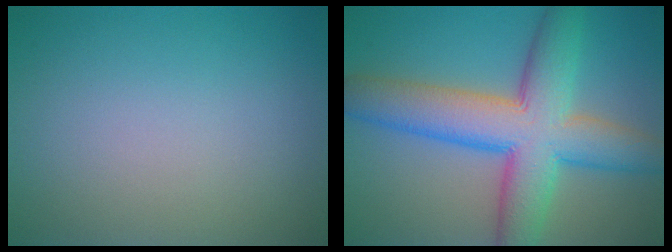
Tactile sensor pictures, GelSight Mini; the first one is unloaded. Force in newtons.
{"total": 10.1, "press": 10.1, "slide": 0.5}